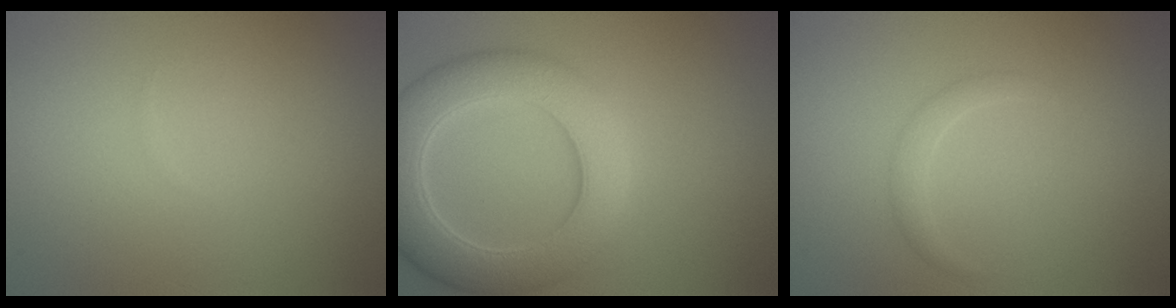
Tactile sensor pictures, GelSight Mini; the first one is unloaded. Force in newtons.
{"total": 7.3, "press": 7.3, "slide": 0.2}
{"total": 0.7, "press": 0.7, "slide": 0.1}